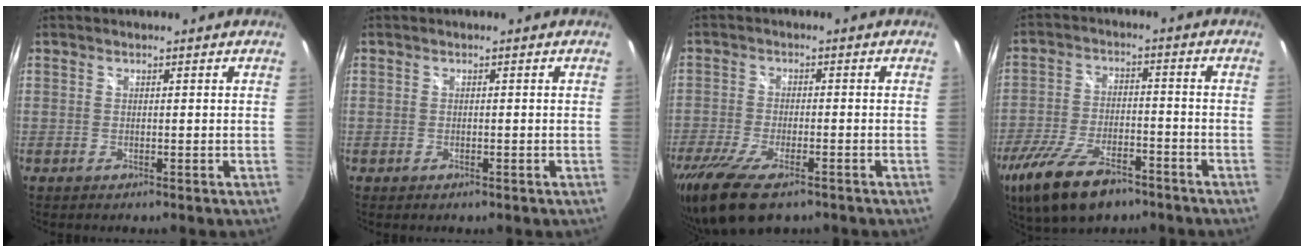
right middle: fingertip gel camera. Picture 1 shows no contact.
{"total": 0.0}
{"total": 11.5, "force": [-8.1, 3.6, 7.3], "torque": [-0.172, -0.040, -0.146]}
{"total": 15.4, "force": [-10.3, 6.4, 9.5], "torque": [-0.210, -0.034, -0.179]}